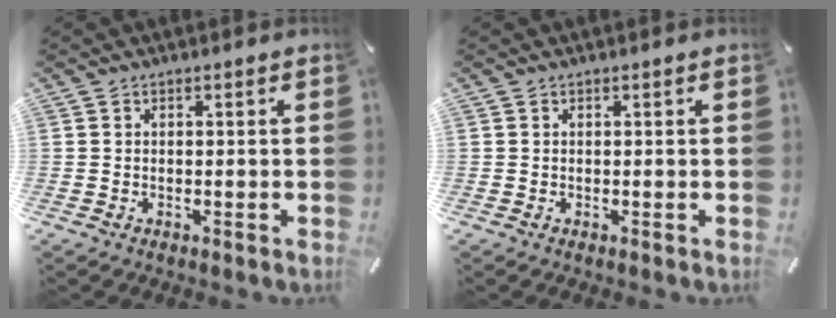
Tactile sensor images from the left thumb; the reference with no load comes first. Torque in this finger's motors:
{"motor_torque": [0.00, 0.03, -0.02, 0.02, 0.00]}